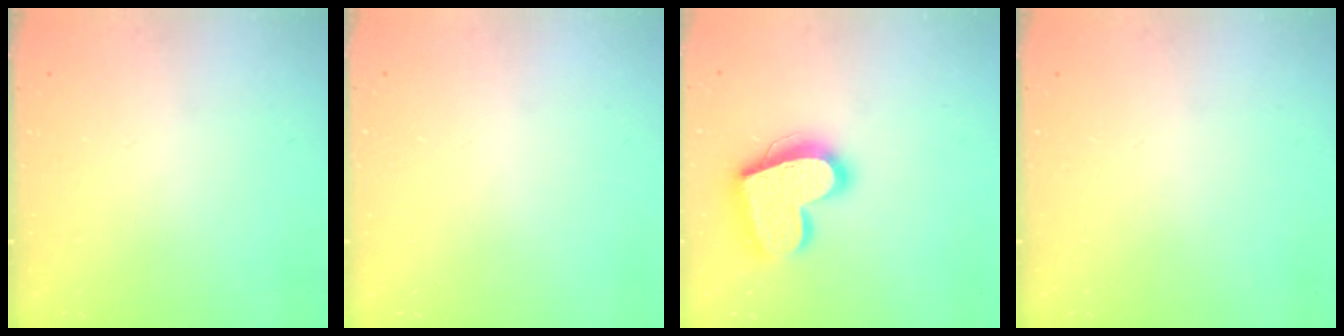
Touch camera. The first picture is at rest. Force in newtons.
{"total": 0.6, "press": 0.6, "slide": 0.2}
{"total": 19.5, "press": 19.4, "slide": 1.6}
{"total": 0.0}